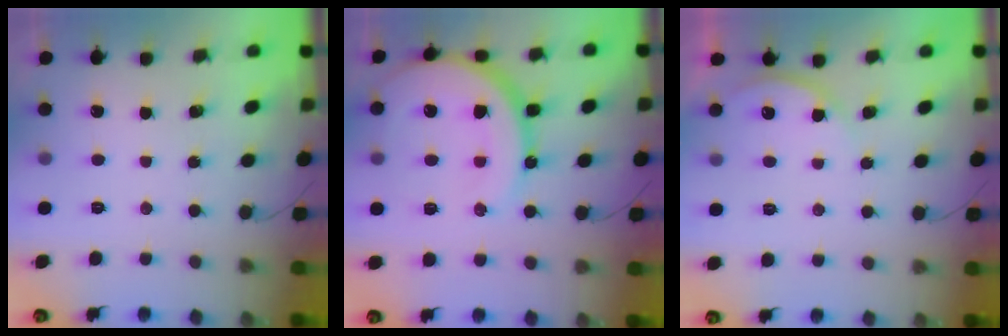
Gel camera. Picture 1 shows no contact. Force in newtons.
{"total": 16.9, "press": 16.8, "slide": 1.8}
{"total": 3.6, "press": 3.4, "slide": 1.2}